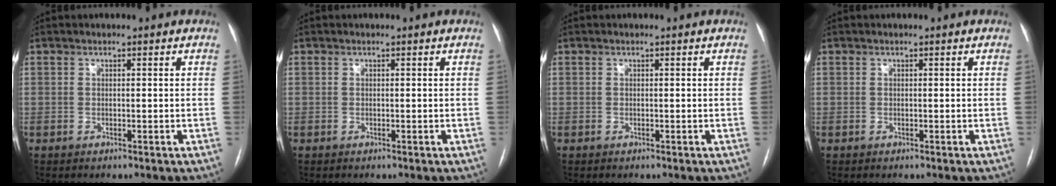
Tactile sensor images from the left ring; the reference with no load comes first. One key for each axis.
{"total": 0.0}
{"total": 0.0}
{"total": 0.0}